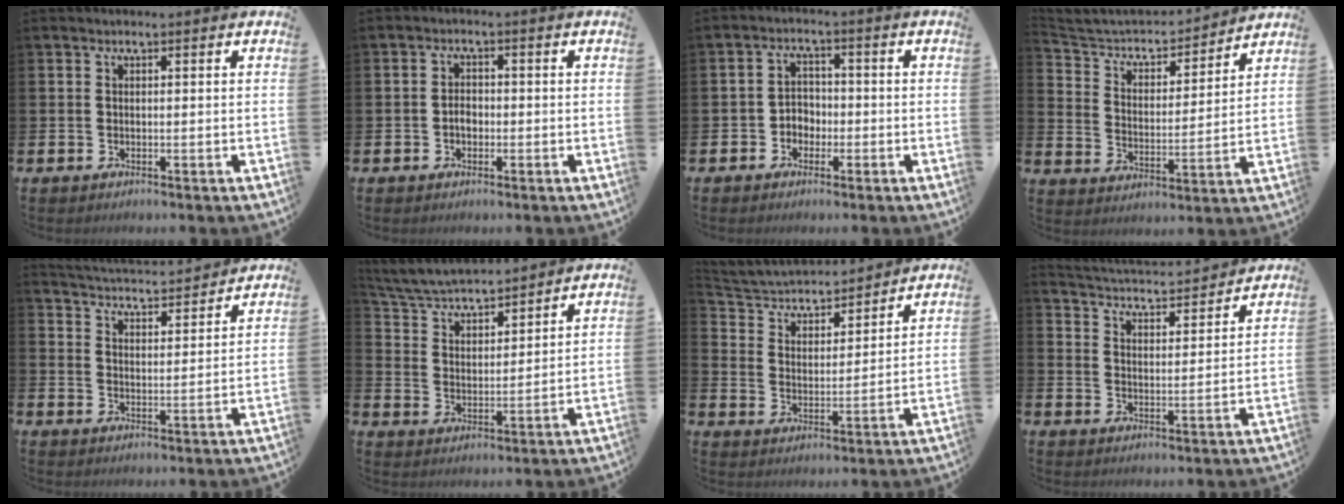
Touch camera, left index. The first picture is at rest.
{"total": 2.1, "force": [-0.5, 1.5, 1.4], "torque": [-0.014, 0.000, -0.014]}
{"total": 2.9, "force": [-1.6, 2.3, 0.8], "torque": [-0.017, 0.006, -0.038]}
{"total": 5.6, "force": [5.2, 1.9, 1.0], "torque": [-0.057, -0.043, 0.085]}
{"total": 4.1, "force": [4.1, 0.3, 0.1], "torque": [-0.024, -0.034, 0.069]}
{"total": 5.6, "force": [5.4, 0.9, 1.2], "torque": [-0.051, -0.038, 0.093]}
{"total": 4.4, "force": [4.2, 1.4, 0.5], "torque": [-0.041, -0.039, 0.066]}
{"total": 4.0, "force": [4.0, 0.5, 0.1], "torque": [-0.027, -0.036, 0.065]}